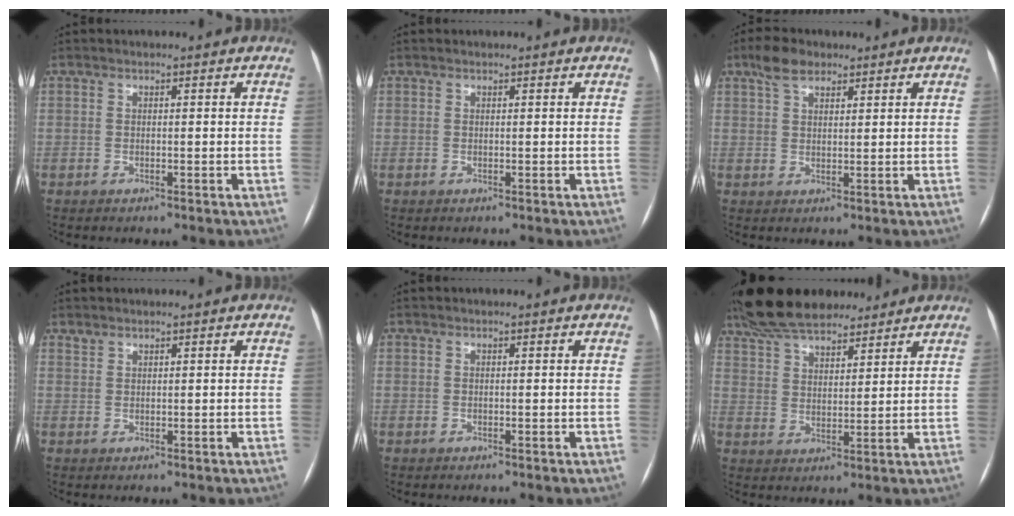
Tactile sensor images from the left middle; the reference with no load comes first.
{"total": 0.0}
{"total": 4.6, "force": [3.3, 2.1, 2.5], "torque": [-0.055, 0.016, 0.063]}
{"total": 0.8, "force": [0.8, 0.1, 0.0], "torque": [-0.005, 0.004, 0.019]}
{"total": 0.0}
{"total": 15.1, "force": [12.6, 4.8, 6.8], "torque": [-0.132, 0.039, 0.220]}